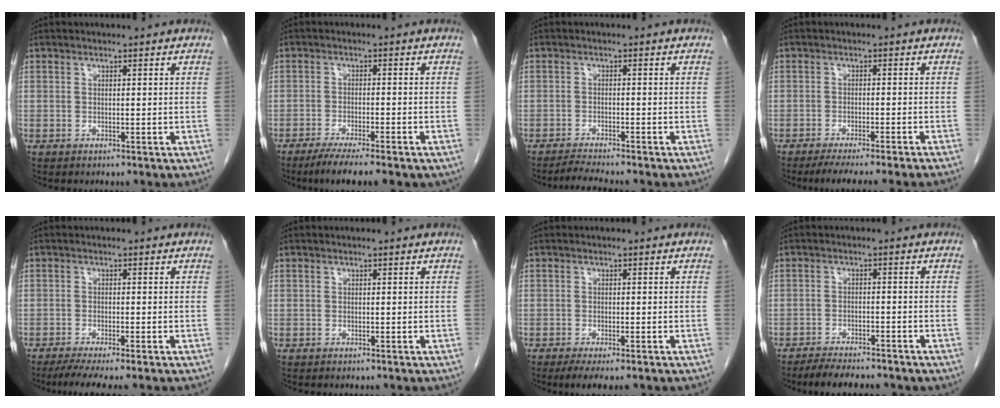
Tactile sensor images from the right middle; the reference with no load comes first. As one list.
[{"total": 8.3, "force": [-6.2, 1.1, 5.4], "torque": [-0.076, -0.016, -0.089]}, {"total": 3.5, "force": [-3.3, -0.7, 1.1], "torque": [-0.027, -0.017, -0.057]}, {"total": 9.2, "force": [-7.9, -1.1, 4.8], "torque": [-0.039, -0.018, -0.113]}, {"total": 5.6, "force": [-4.4, 0.0, 3.4], "torque": [-0.052, -0.014, -0.072]}, {"total": 0.0}, {"total": 4.7, "force": [-3.5, 0.9, 3.1], "torque": [-0.046, -0.013, -0.050]}, {"total": 7.8, "force": [-6.8, 1.7, 3.4], "torque": [-0.049, -0.010, -0.100]}]